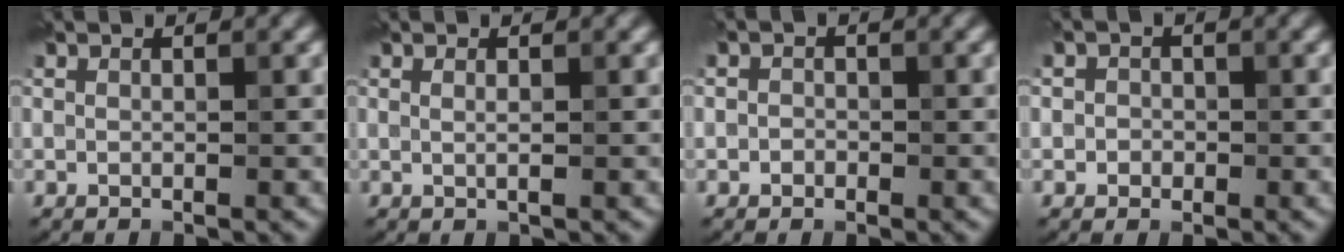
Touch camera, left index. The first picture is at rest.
{"total": 0.9, "force": [0.2, 0.3, 0.8], "torque": [-0.011, 0.001, -0.001]}
{"total": 1.0, "force": [-0.2, 0.9, 0.4], "torque": [-0.004, -0.004, -0.012]}
{"total": 1.8, "force": [0.1, 1.7, 0.6], "torque": [0.006, 0.002, -0.013]}